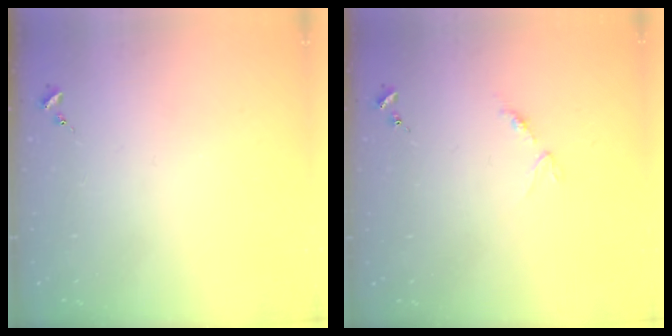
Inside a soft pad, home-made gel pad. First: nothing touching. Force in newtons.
{"total": 3.0, "press": 2.9, "slide": 0.4}